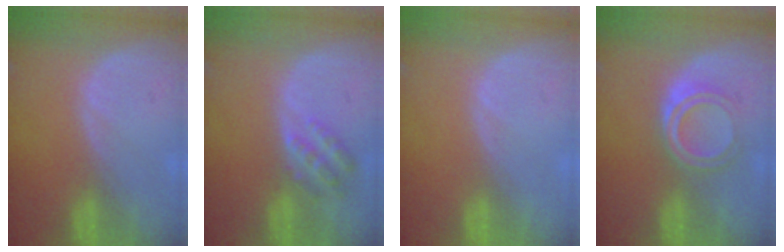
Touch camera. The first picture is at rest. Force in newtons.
{"total": 4.4, "press": 3.9, "slide": 2.0}
{"total": 0.0}
{"total": 5.1, "press": 4.5, "slide": 2.5}